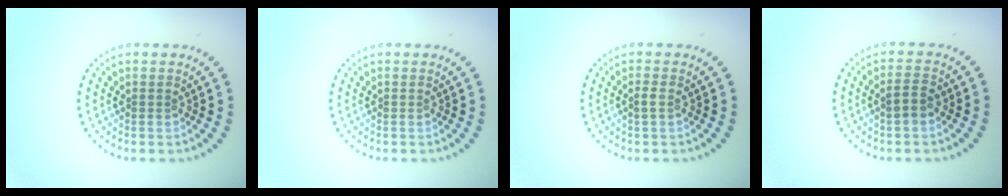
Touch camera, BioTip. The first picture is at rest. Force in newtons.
{"total": 0.0}
{"total": 0.8, "press": 0.7, "slide": 0.2}
{"total": 1.3, "press": 1.2, "slide": 0.6}